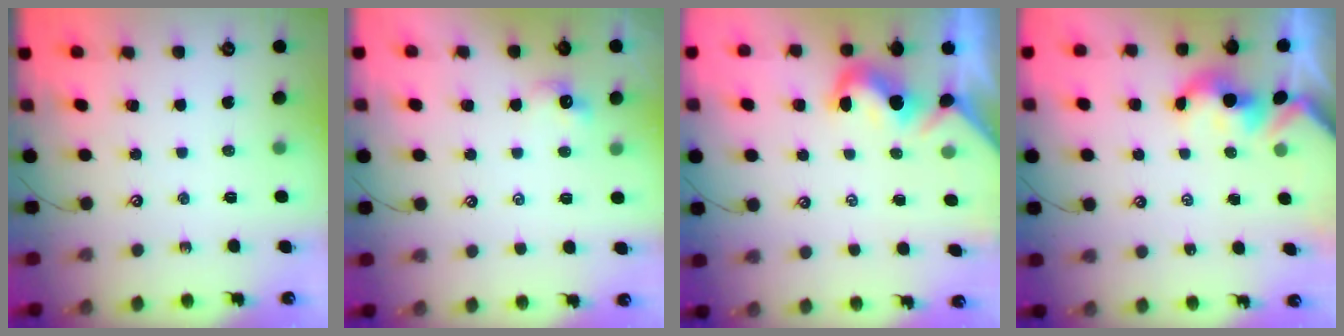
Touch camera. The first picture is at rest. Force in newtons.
{"total": 2.3, "press": 2.2, "slide": 0.4}
{"total": 1.9, "press": 1.8, "slide": 0.6}
{"total": 1.6, "press": 1.6, "slide": 0.2}